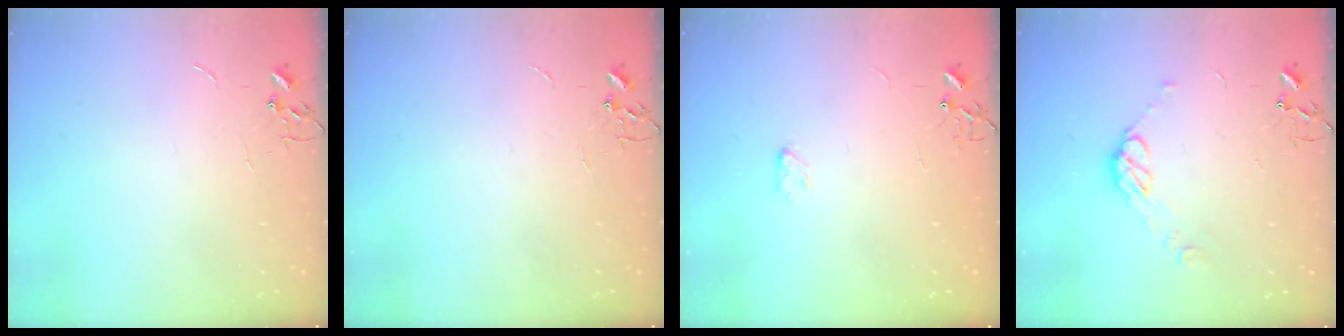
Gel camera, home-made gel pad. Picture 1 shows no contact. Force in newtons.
{"total": 0.0}
{"total": 2.9, "press": 2.9, "slide": 0.5}
{"total": 7.8, "press": 7.8, "slide": 0.6}